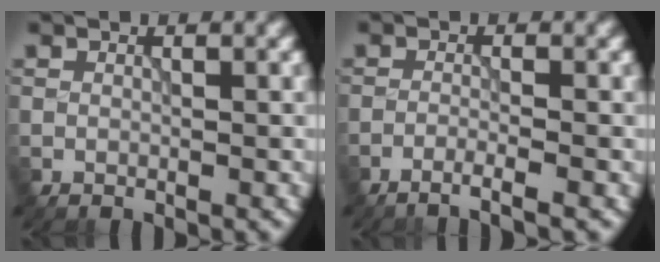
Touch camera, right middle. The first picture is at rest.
{"total": 2.1, "force": [-1.4, 0.3, 1.6], "torque": [-0.013, 0.002, -0.041]}